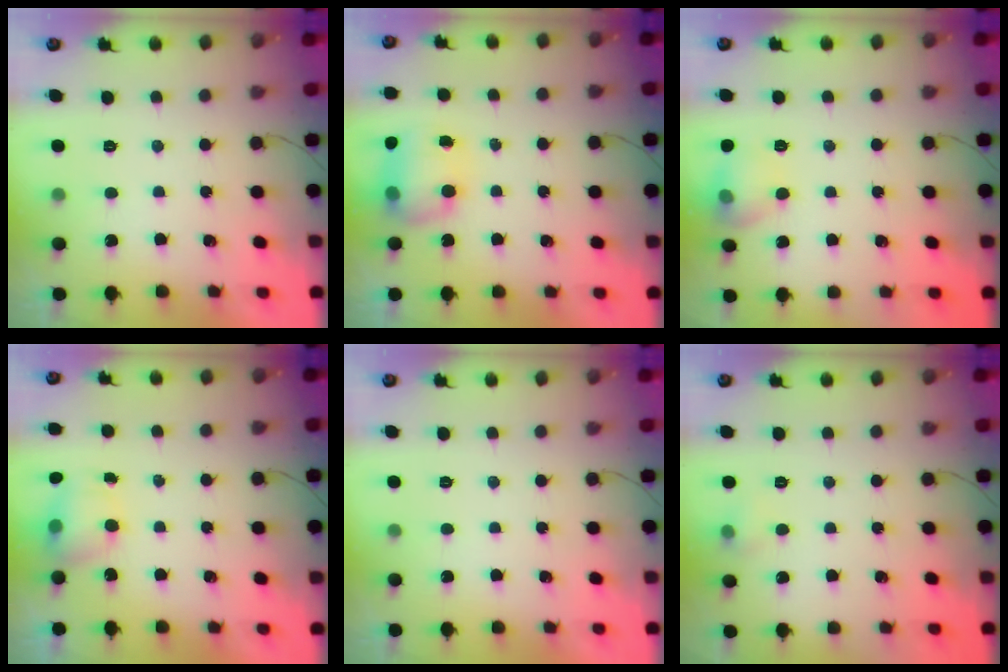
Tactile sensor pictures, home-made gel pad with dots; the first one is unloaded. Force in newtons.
{"total": 8.6, "press": 8.5, "slide": 1.0}
{"total": 8.8, "press": 8.8, "slide": 0.7}
{"total": 5.1, "press": 5.0, "slide": 0.7}
{"total": 0.0}
{"total": 4.3, "press": 4.2, "slide": 1.1}